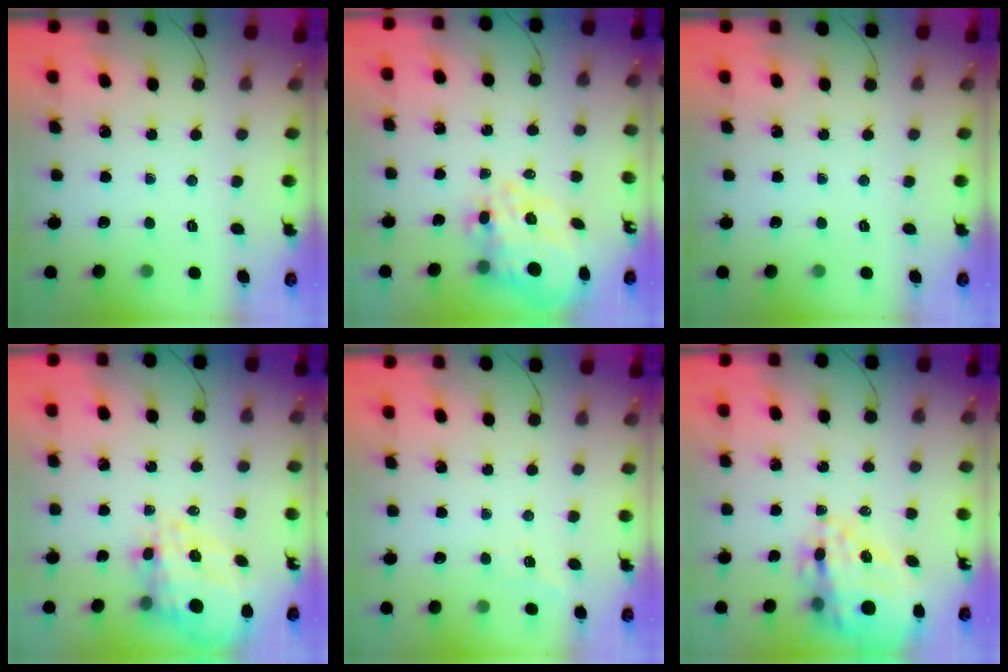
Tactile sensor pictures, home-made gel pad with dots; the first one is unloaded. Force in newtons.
{"total": 7.8, "press": 7.1, "slide": 3.4}
{"total": 0.0}
{"total": 6.1, "press": 5.6, "slide": 2.4}
{"total": 2.7, "press": 2.2, "slide": 1.6}
{"total": 23.5, "press": 23.0, "slide": 4.9}